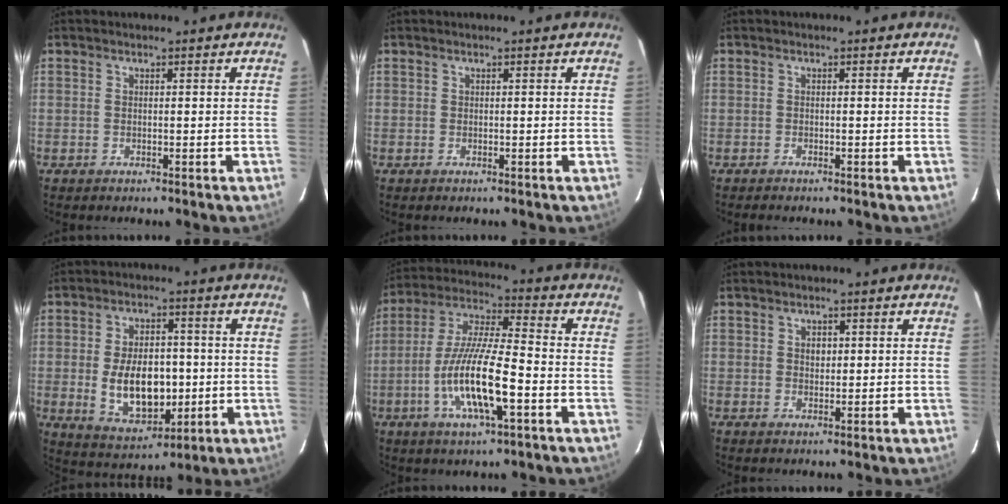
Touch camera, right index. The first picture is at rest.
{"total": 0.0}
{"total": 0.7, "force": [-0.7, -0.1, 0.2], "torque": [-0.005, -0.003, -0.011]}
{"total": 12.9, "force": [-1.4, 7.6, 10.3], "torque": [-0.198, -0.001, -0.004]}
{"total": 15.0, "force": [-5.0, 2.9, 13.8], "torque": [-0.279, -0.009, -0.098]}
{"total": 1.5, "force": [0.4, 1.2, 0.7], "torque": [-0.010, 0.005, 0.008]}